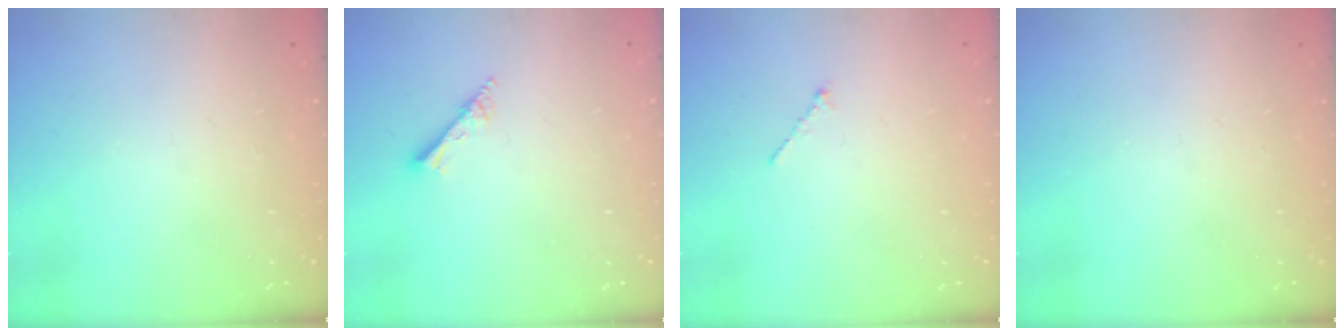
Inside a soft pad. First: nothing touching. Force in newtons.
{"total": 2.8, "press": 2.8, "slide": 0.2}
{"total": 1.2, "press": 1.2, "slide": 0.4}
{"total": 0.0}